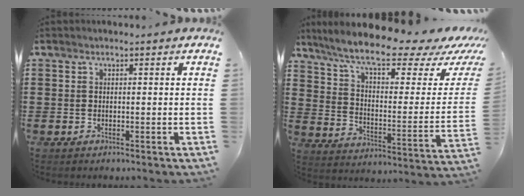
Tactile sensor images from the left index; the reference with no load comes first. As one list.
[{"total": 10.9, "force": [8.4, 1.3, 6.7], "torque": [-0.143, -0.051, 0.142]}]